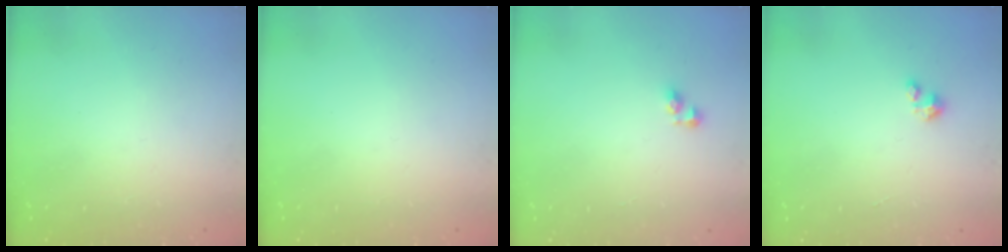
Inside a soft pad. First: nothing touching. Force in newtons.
{"total": 0.0}
{"total": 3.5, "press": 3.5, "slide": 0.5}
{"total": 1.2, "press": 1.2, "slide": 0.2}